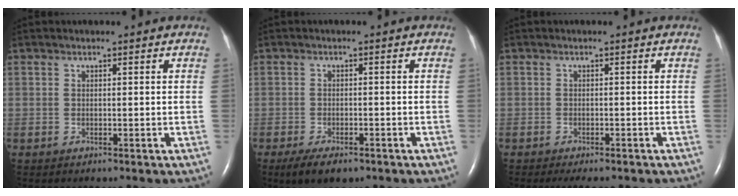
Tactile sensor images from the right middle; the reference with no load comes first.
{"total": 4.7, "force": [-3.2, 1.7, 3.0], "torque": [-0.057, -0.008, -0.047]}
{"total": 4.7, "force": [-3.8, 1.4, 2.3], "torque": [-0.025, -0.008, -0.048]}